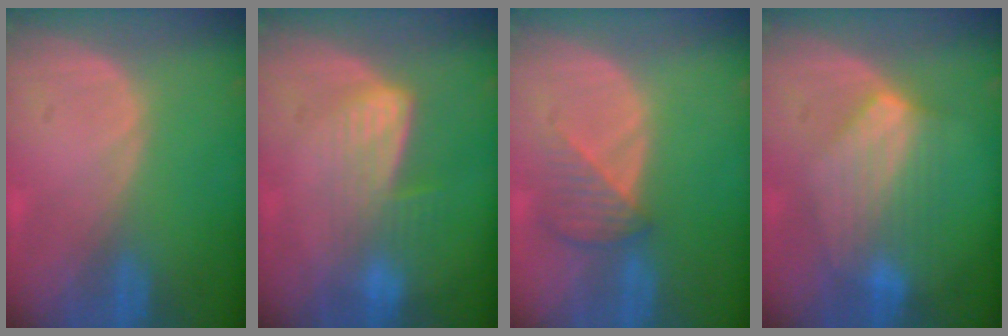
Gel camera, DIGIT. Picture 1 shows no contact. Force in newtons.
{"total": 7.2, "press": 6.0, "slide": 4.0}
{"total": 3.9, "press": 3.6, "slide": 1.5}
{"total": 7.0, "press": 7.0, "slide": 0.2}